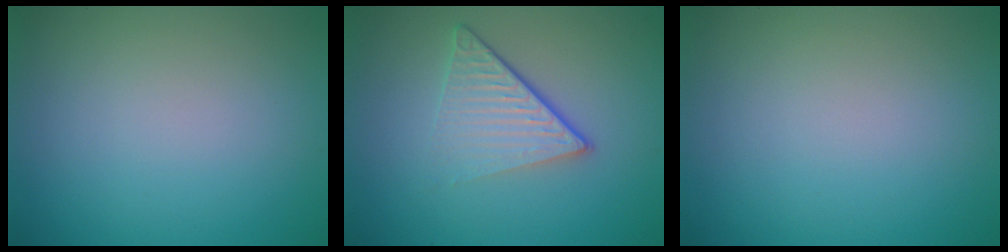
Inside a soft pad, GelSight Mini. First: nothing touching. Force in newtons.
{"total": 4.9, "press": 2.9, "slide": 3.9}
{"total": 0.0}